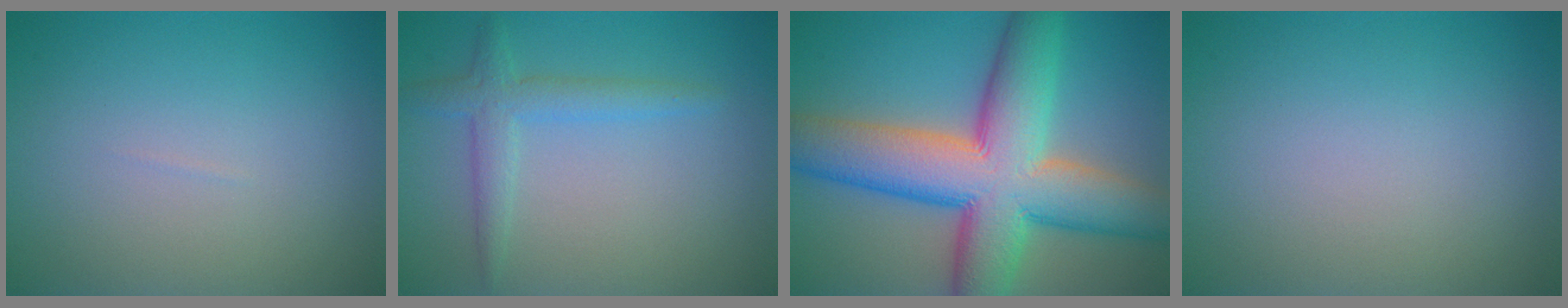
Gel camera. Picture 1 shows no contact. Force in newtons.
{"total": 2.6, "press": 2.6, "slide": 0.1}
{"total": 13.4, "press": 13.4, "slide": 0.3}
{"total": 0.0}